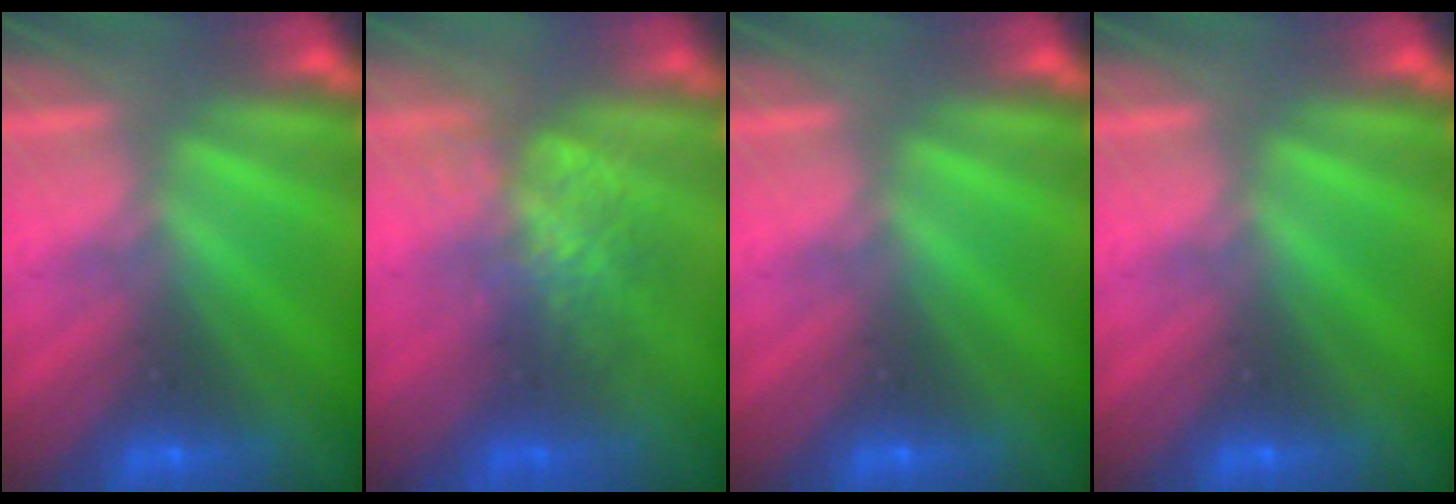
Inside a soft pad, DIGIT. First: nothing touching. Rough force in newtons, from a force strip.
{"total": 4.4}
{"total": 0.0}
{"total": 0.0}